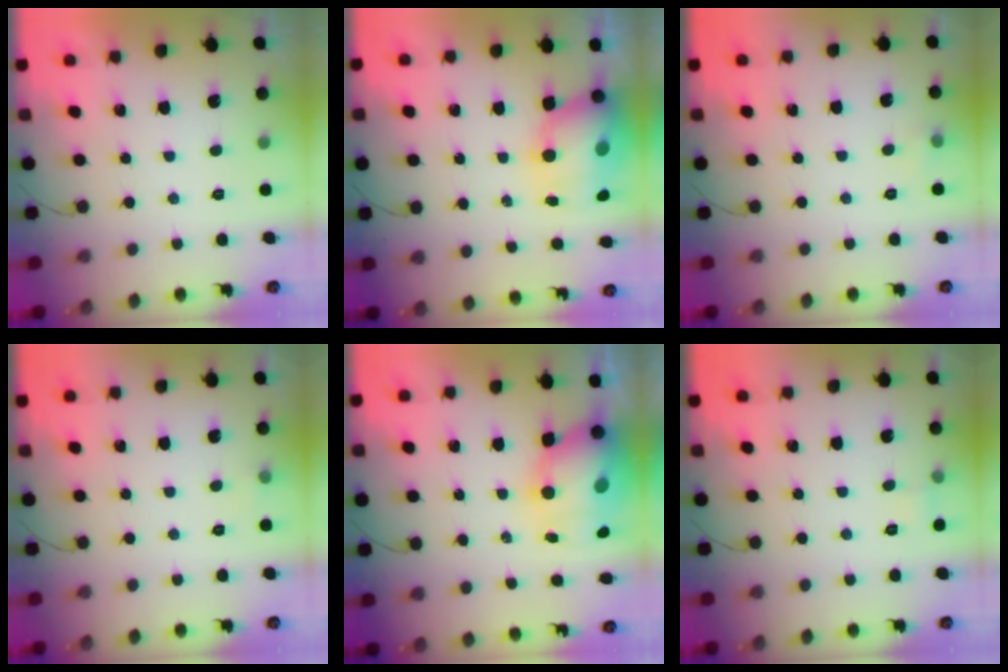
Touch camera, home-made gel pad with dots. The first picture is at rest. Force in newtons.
{"total": 12.5, "press": 12.2, "slide": 3.0}
{"total": 3.3, "press": 3.1, "slide": 1.2}
{"total": 7.5, "press": 2.8, "slide": 6.9}
{"total": 11.8, "press": 11.4, "slide": 2.7}
{"total": 3.0, "press": 2.8, "slide": 1.0}